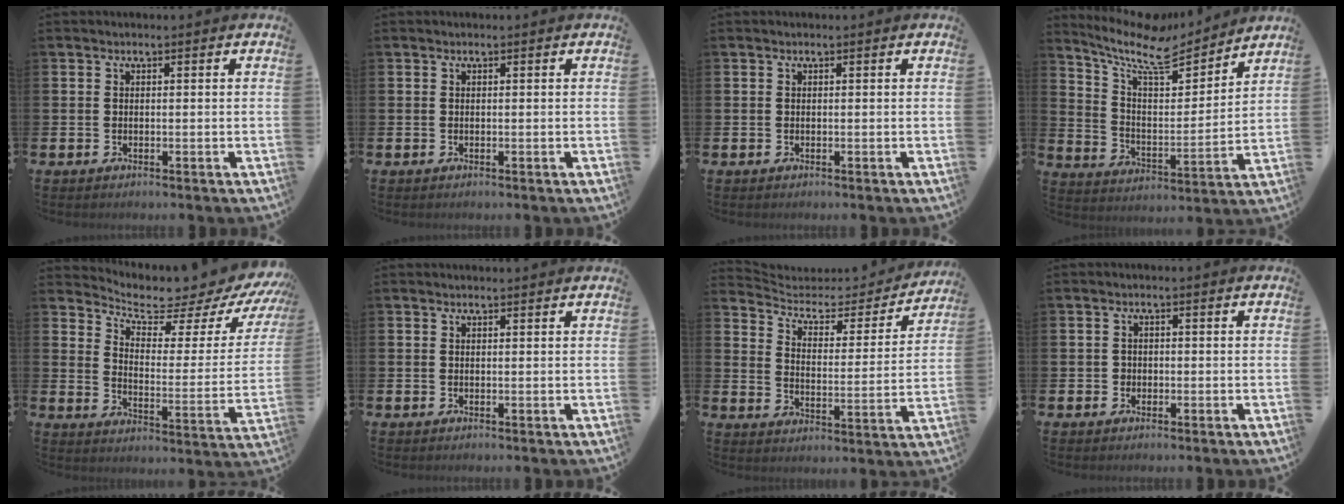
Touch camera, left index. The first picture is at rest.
{"total": 0.0}
{"total": 0.0}
{"total": 10.3, "force": [8.7, 3.1, 4.6], "torque": [-0.117, -0.061, 0.146]}
{"total": 5.6, "force": [5.2, 1.5, 1.5], "torque": [-0.041, -0.058, 0.076]}
{"total": 0.7, "force": [0.7, -0.1, 0.1], "torque": [0.009, -0.005, 0.012]}
{"total": 5.0, "force": [4.2, 2.4, 1.2], "torque": [-0.055, -0.035, 0.065]}
{"total": 1.0, "force": [-0.1, 1.0, 0.1], "torque": [0.006, 0.003, -0.006]}